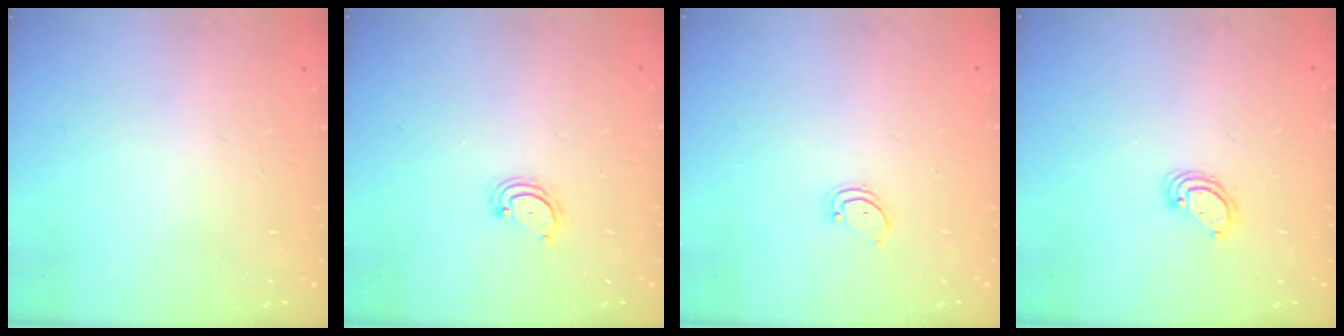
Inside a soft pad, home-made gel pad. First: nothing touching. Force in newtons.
{"total": 2.8, "press": 2.8, "slide": 0.3}
{"total": 2.3, "press": 2.3, "slide": 0.1}
{"total": 4.1, "press": 4.1, "slide": 0.2}